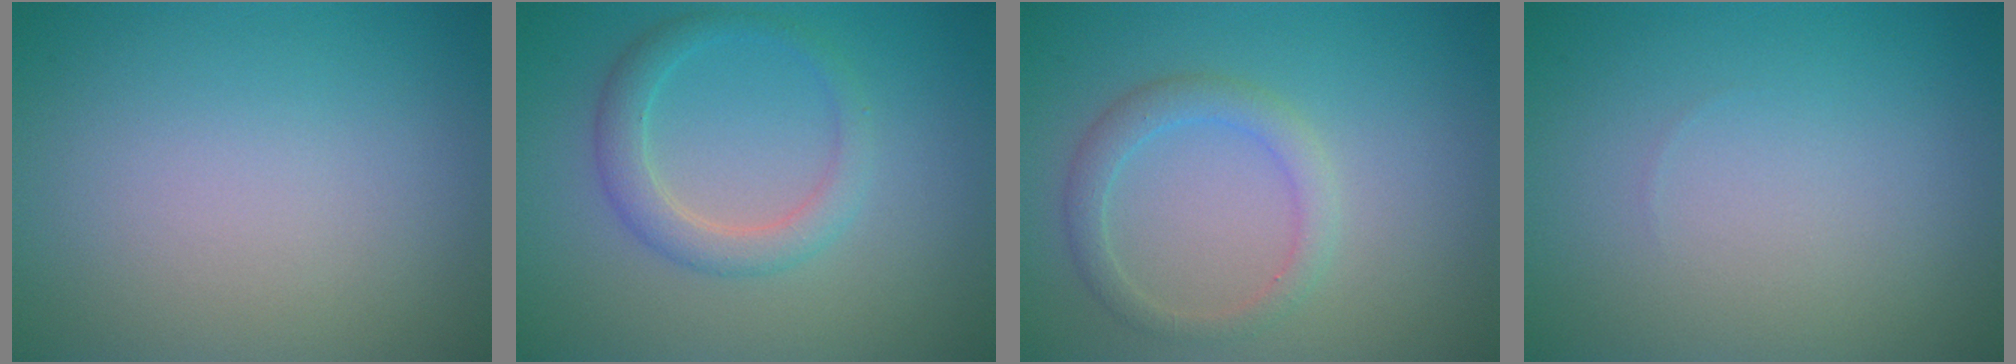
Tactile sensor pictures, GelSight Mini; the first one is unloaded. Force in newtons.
{"total": 2.7, "press": 2.7, "slide": 0.1}
{"total": 2.2, "press": 2.2, "slide": 0.1}
{"total": 0.0}